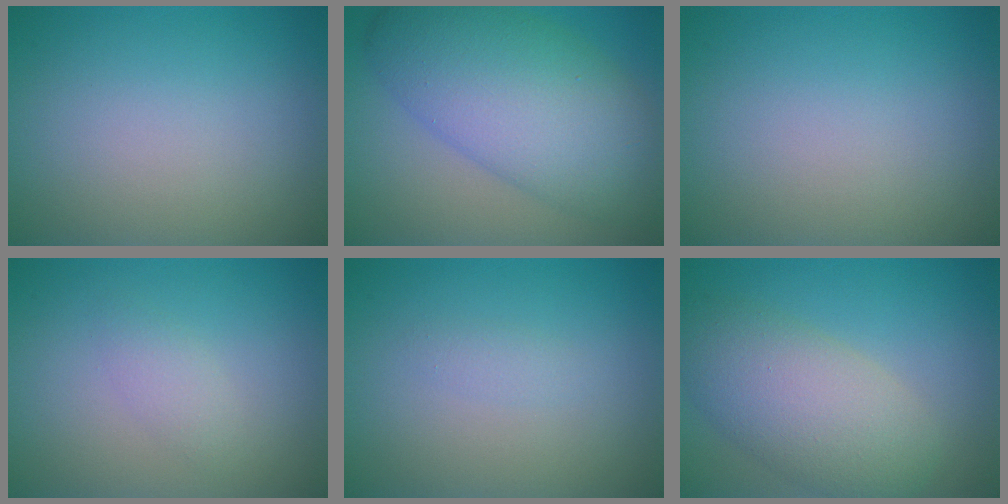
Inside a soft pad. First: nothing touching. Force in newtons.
{"total": 10.3, "press": 10.3, "slide": 0.1}
{"total": 0.0}
{"total": 1.4, "press": 1.4, "slide": 0.1}
{"total": 0.8, "press": 0.8, "slide": 0.1}
{"total": 6.7, "press": 6.7, "slide": 0.4}